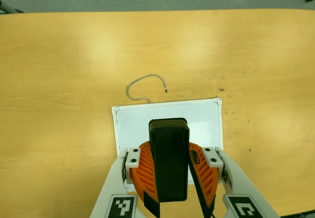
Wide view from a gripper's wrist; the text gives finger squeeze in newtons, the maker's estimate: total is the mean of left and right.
{"total": 10.0, "left": 9.9, "right": 10.0}